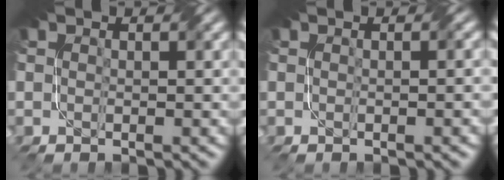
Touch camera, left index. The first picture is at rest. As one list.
[{"total": 1.0, "force": [-0.2, 0.3, 1.0], "torque": [-0.006, -0.002, -0.006]}]